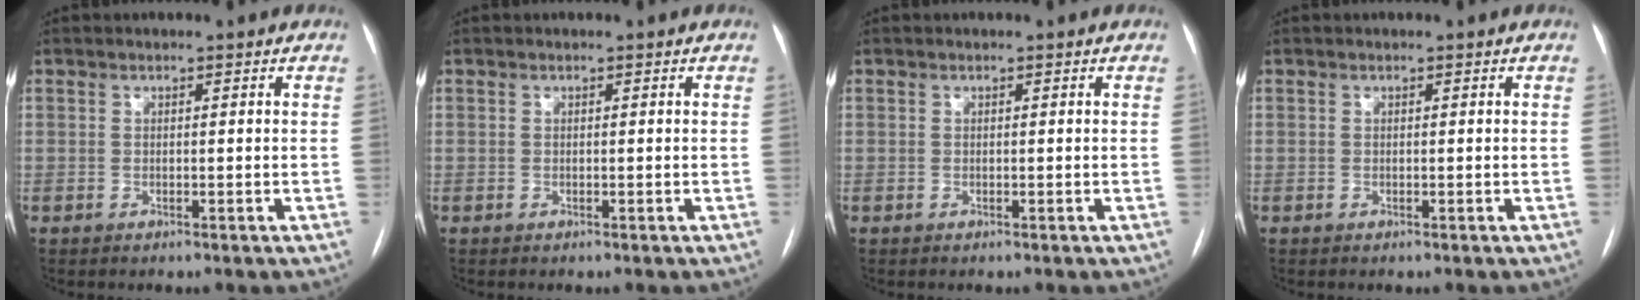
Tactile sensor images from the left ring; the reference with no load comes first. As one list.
[{"total": 0.0}, {"total": 0.0}, {"total": 0.0}]